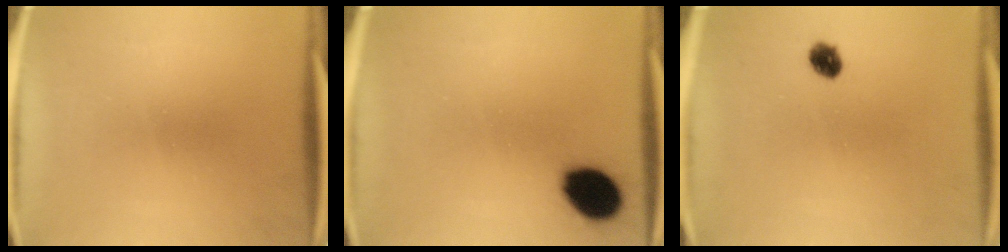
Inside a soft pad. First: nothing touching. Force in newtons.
{"total": 10.3}
{"total": 3.2}